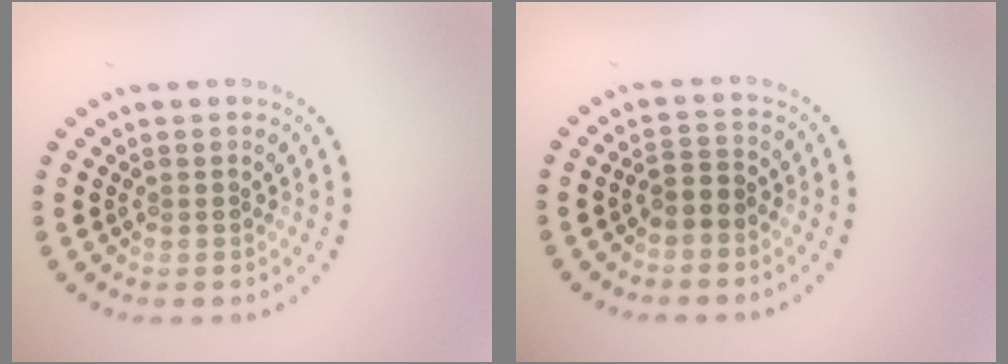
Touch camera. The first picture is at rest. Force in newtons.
{"total": 1.8, "press": 1.4, "slide": 1.1}